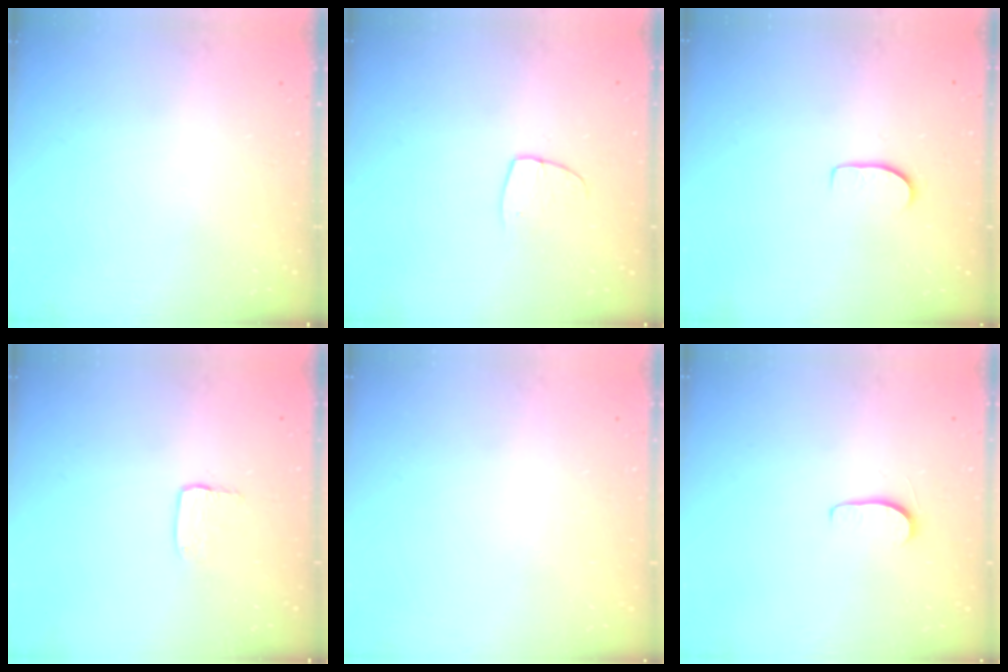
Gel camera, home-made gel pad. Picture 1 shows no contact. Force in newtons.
{"total": 6.4, "press": 6.4, "slide": 0.3}
{"total": 6.1, "press": 6.1, "slide": 0.5}
{"total": 3.2, "press": 3.2, "slide": 0.2}
{"total": 0.0}
{"total": 5.0, "press": 5.0, "slide": 0.5}